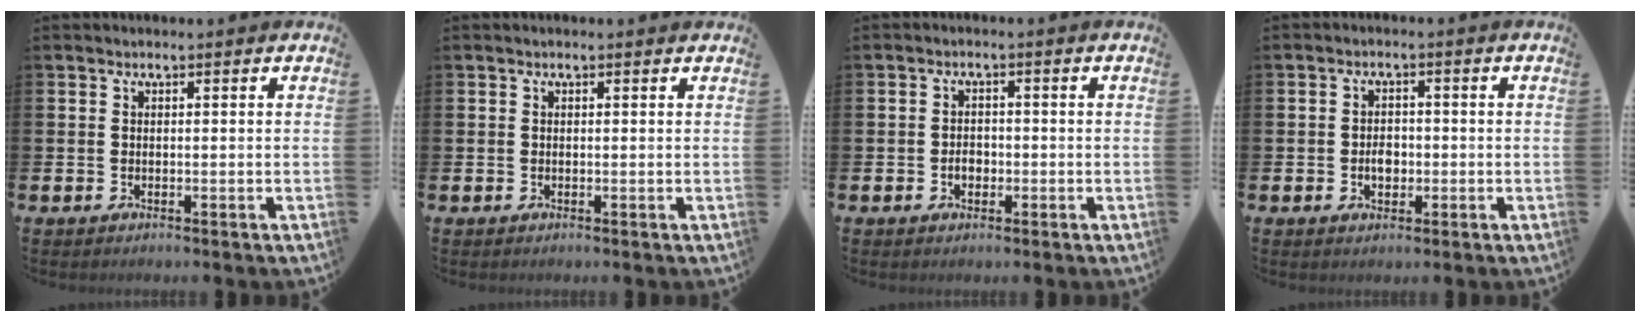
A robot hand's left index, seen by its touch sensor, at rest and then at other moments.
{"total": 0.0}
{"total": 2.0, "force": [-0.6, 1.5, 1.2], "torque": [-0.012, 0.001, -0.016]}
{"total": 2.5, "force": [-0.4, 1.8, 1.7], "torque": [-0.012, -0.003, -0.014]}